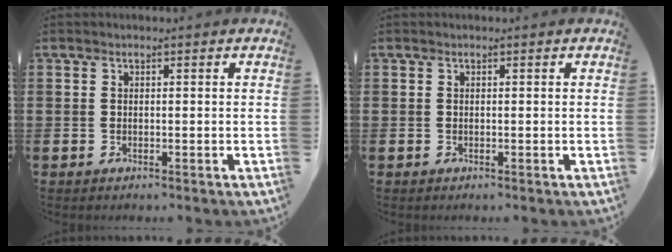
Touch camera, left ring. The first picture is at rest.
{"total": 0.0}